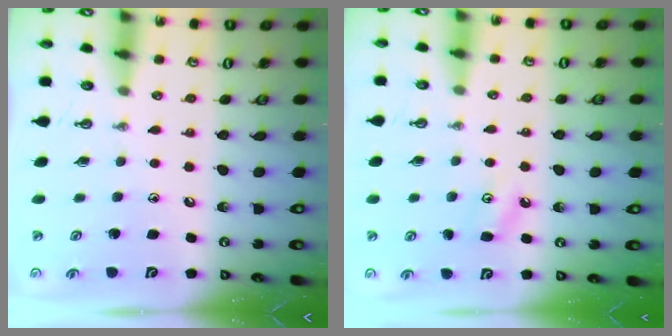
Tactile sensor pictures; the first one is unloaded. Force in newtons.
{"total": 3.5, "press": 3.4, "slide": 0.8}